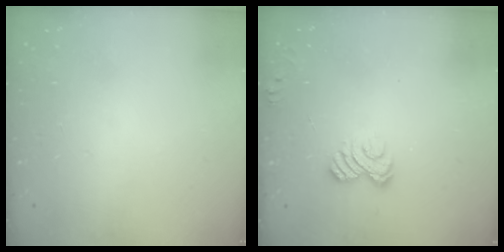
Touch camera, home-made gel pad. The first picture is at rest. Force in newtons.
{"total": 6.0, "press": 5.8, "slide": 1.3}